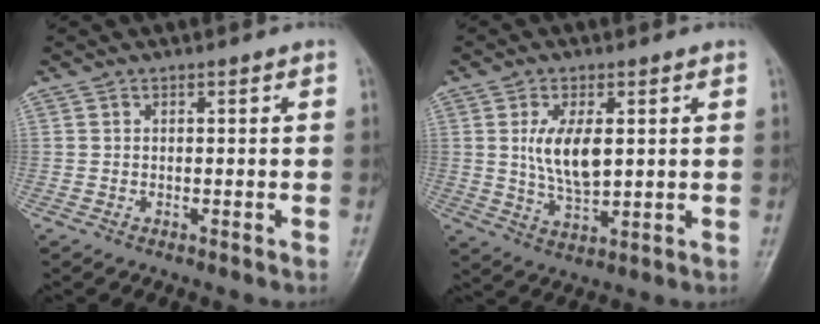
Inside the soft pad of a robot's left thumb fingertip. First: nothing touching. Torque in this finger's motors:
{"motor_torque": [0.09, 0.59, 0.96, -0.30, 0.17]}